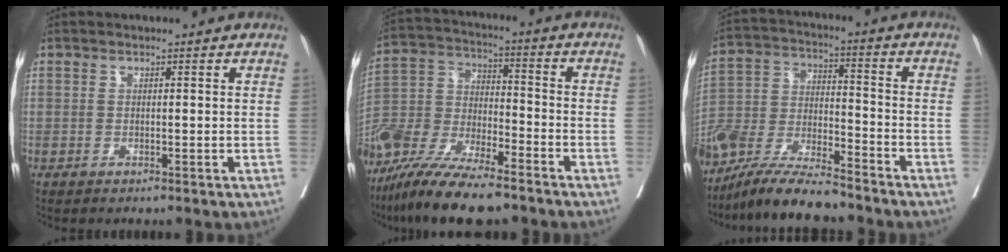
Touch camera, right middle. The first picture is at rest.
{"total": 18.2, "force": [-14.5, 4.2, 10.2], "torque": [-0.231, -0.030, -0.276]}
{"total": 15.2, "force": [-13.2, 2.2, 7.1], "torque": [-0.149, -0.010, -0.250]}